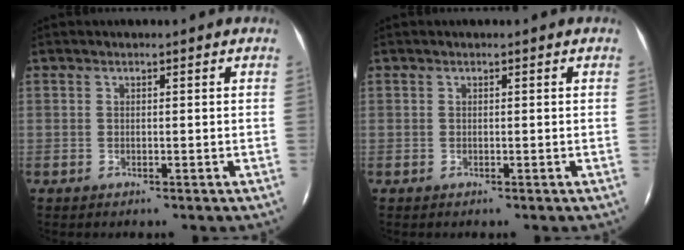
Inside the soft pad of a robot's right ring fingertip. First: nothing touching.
{"total": 0.0}